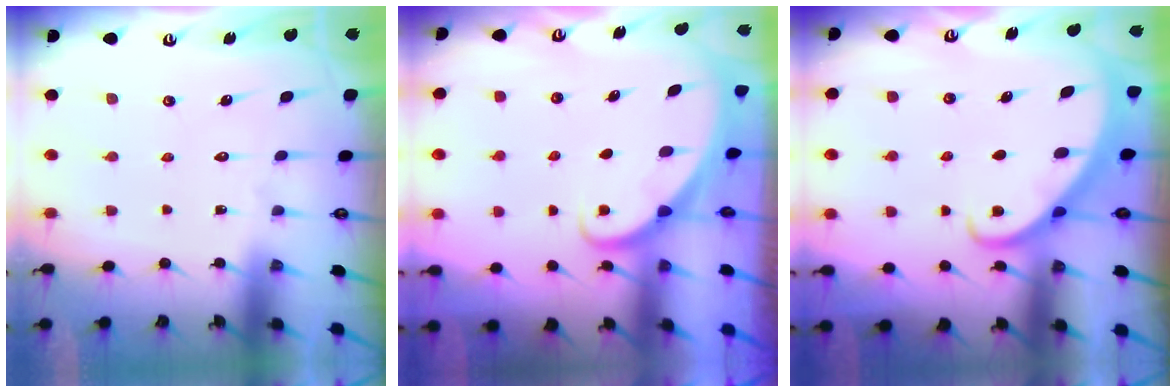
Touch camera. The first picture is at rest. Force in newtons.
{"total": 1.6, "press": 1.6, "slide": 0.0}
{"total": 2.6, "press": 2.6, "slide": 0.1}